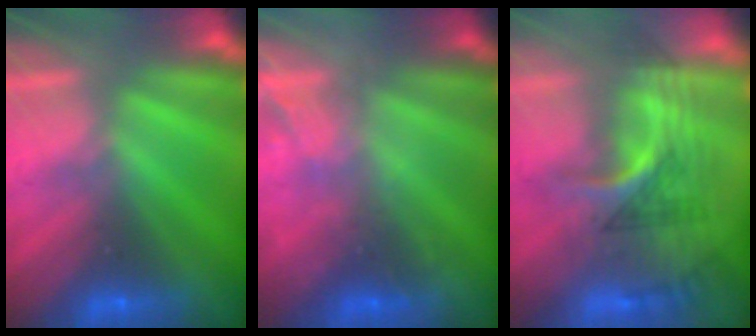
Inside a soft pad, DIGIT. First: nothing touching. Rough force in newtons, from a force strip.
{"total": 2.3}
{"total": 2.9}